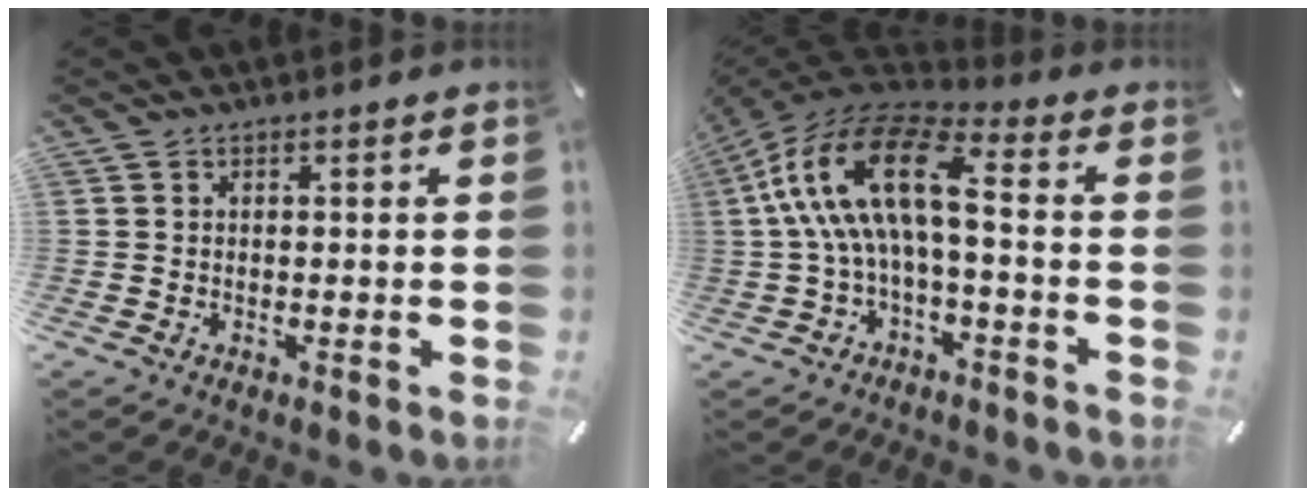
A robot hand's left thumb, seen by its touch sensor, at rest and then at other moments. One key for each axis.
{"total": 16.6, "fx": 0.8, "fy": 7.4, "fz": 14.8, "tx": -0.303, "ty": 0.007, "tz": 0.011}